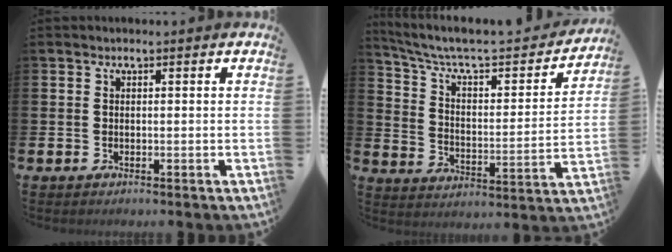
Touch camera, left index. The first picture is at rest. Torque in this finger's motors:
{"motor_torque": [0.47, -1.66, 0.70, 0.21]}